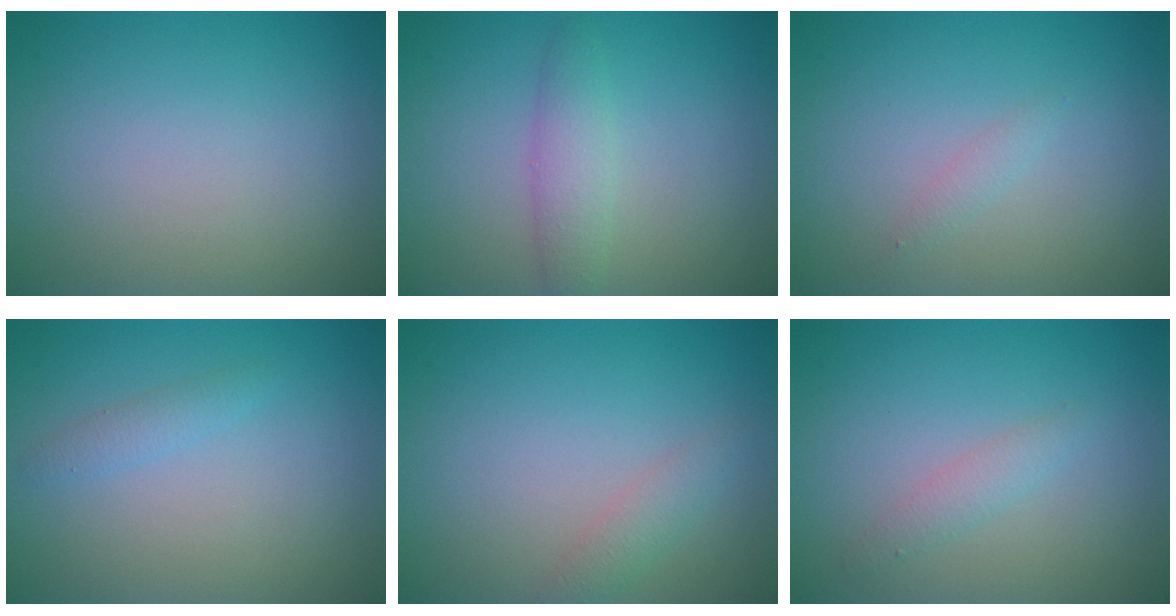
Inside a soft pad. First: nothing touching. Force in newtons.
{"total": 2.5, "press": 2.5, "slide": 0.1}
{"total": 0.8, "press": 0.8, "slide": 0.1}
{"total": 1.2, "press": 1.2, "slide": 0.1}
{"total": 1.5, "press": 1.5, "slide": 0.0}
{"total": 1.3, "press": 1.3, "slide": 0.0}